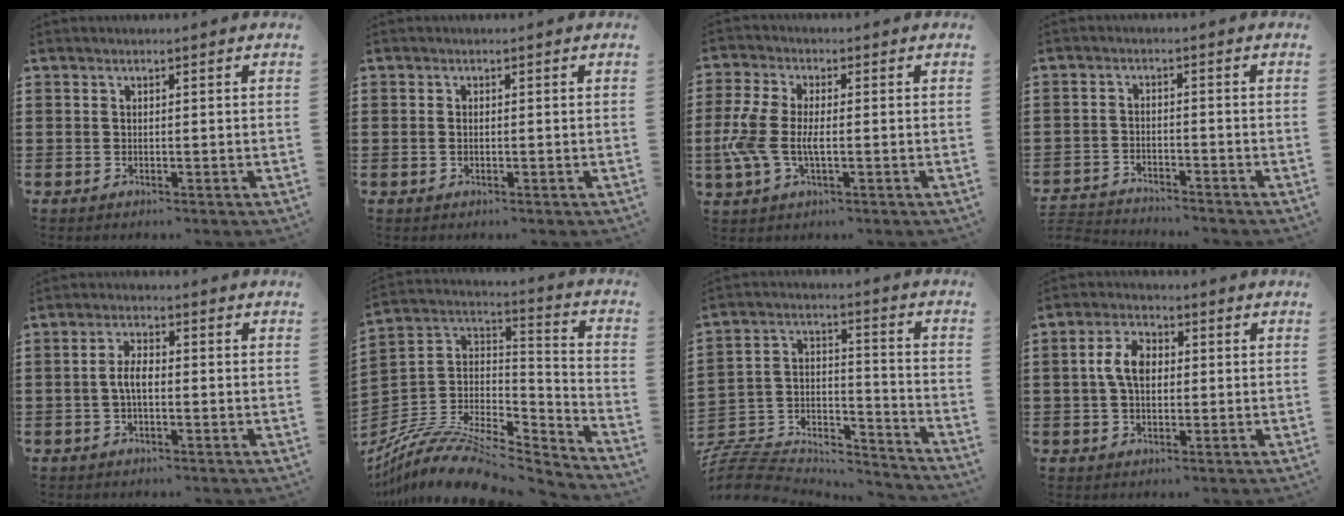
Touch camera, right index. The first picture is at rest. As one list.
[{"total": 0.5, "force": [-0.1, 0.3, 0.4], "torque": [-0.010, 0.001, -0.003]}, {"total": 6.6, "force": [-1.3, 3.3, 5.6], "torque": [-0.148, -0.007, -0.035]}, {"total": 3.1, "force": [-3.1, 0.0, -0.4], "torque": [-0.002, -0.002, -0.067]}, {"total": 3.4, "force": [-0.7, 1.3, 3.0], "torque": [-0.070, -0.001, -0.019]}, {"total": 10.1, "force": [-8.1, 3.2, 5.0], "torque": [-0.102, 0.006, -0.161]}, {"total": 7.3, "force": [-6.9, 2.1, 1.2], "torque": [-0.038, 0.000, -0.141]}, {"total": 5.4, "force": [0.2, 3.2, 4.3], "torque": [-0.098, 0.013, -0.002]}]